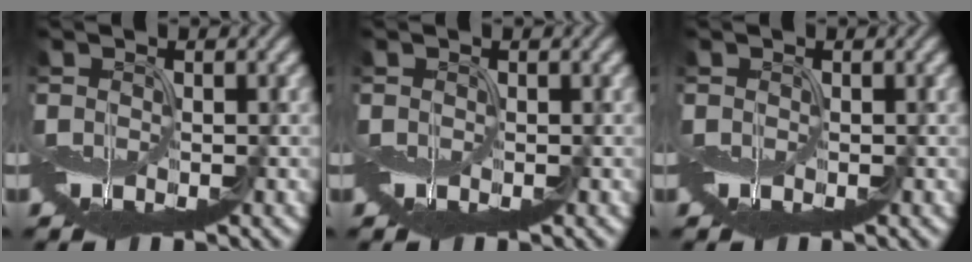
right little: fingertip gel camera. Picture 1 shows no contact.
{"total": 0.0}
{"total": 0.0}